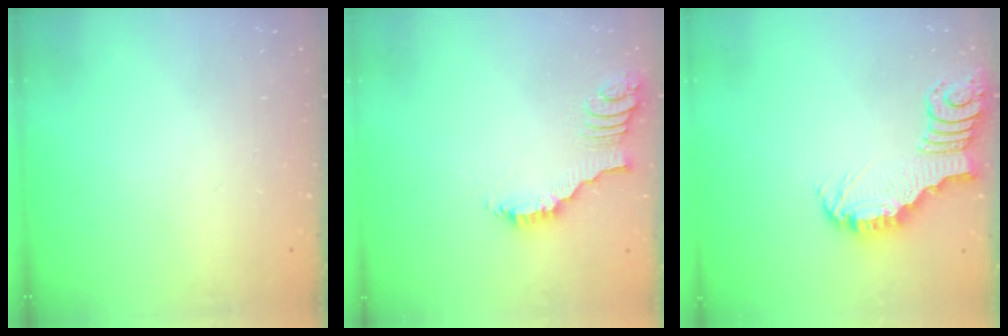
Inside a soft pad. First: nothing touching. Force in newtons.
{"total": 2.2, "press": 2.2, "slide": 0.4}
{"total": 3.4, "press": 3.4, "slide": 0.2}